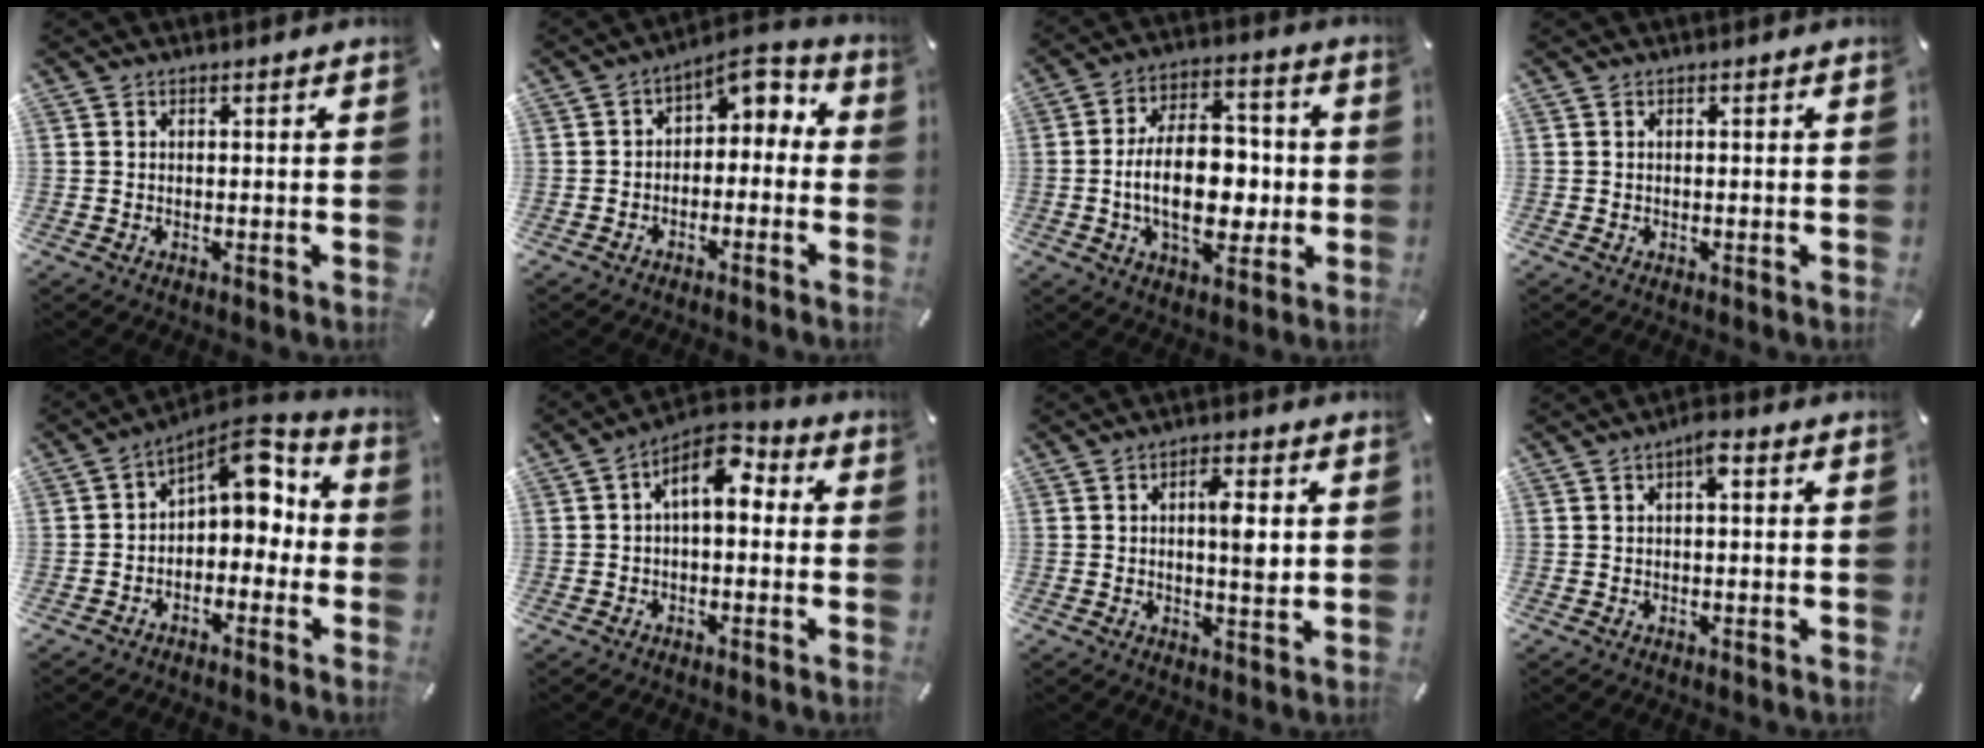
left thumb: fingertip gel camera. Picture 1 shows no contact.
{"total": 5.0, "force": [0.3, 3.9, 3.1], "torque": [-0.039, -0.005, -0.003]}
{"total": 16.8, "force": [-1.9, 10.1, 13.3], "torque": [-0.228, 0.005, -0.035]}
{"total": 0.0}
{"total": 7.8, "force": [4.1, 4.9, 4.4], "torque": [-0.053, -0.045, 0.066]}
{"total": 7.9, "force": [2.1, 4.5, 6.1], "torque": [-0.097, -0.010, 0.034]}
{"total": 6.3, "force": [1.0, 2.2, 5.8], "torque": [-0.090, -0.003, 0.011]}
{"total": 2.9, "force": [0.5, 1.0, 2.7], "torque": [-0.046, 0.008, 0.003]}